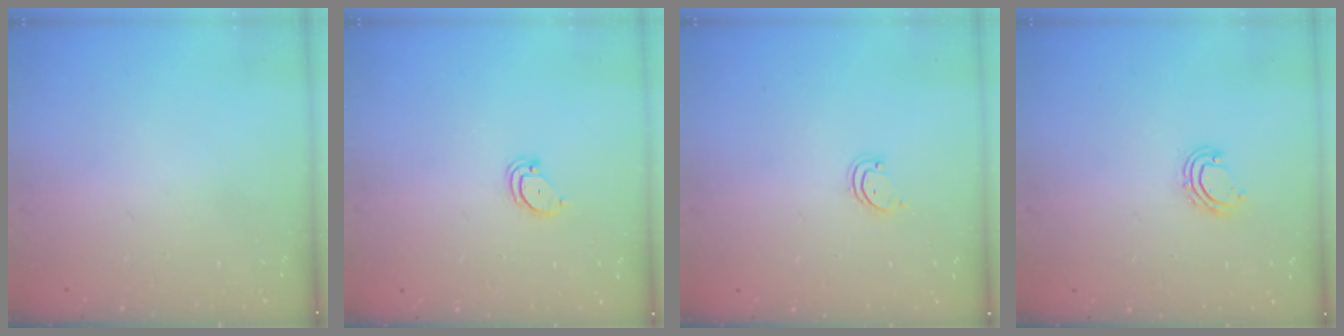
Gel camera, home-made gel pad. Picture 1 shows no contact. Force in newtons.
{"total": 2.7, "press": 2.7, "slide": 0.2}
{"total": 1.9, "press": 1.9, "slide": 0.2}
{"total": 6.5, "press": 6.5, "slide": 0.4}